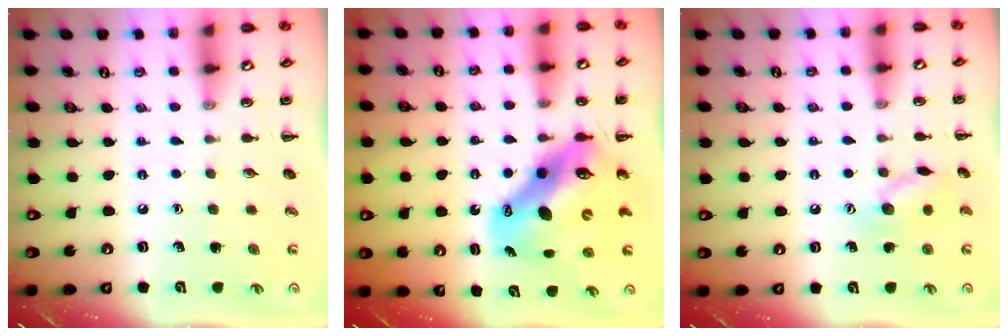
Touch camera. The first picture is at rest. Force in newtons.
{"total": 13.3, "press": 12.8, "slide": 3.5}
{"total": 9.5, "press": 9.4, "slide": 0.7}